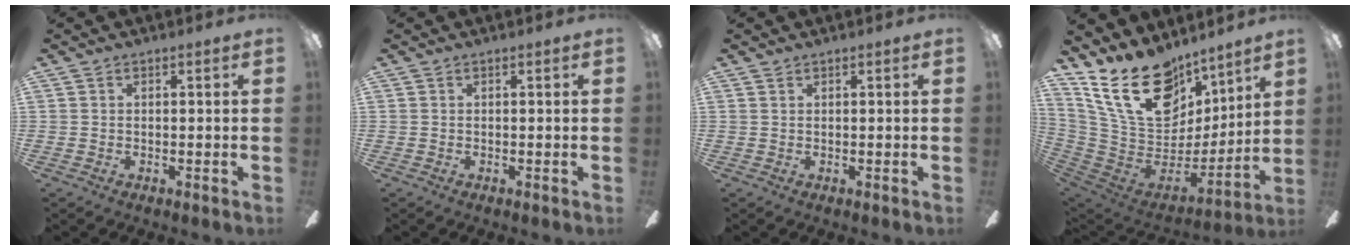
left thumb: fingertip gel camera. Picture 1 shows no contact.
{"total": 0.0}
{"total": 0.5, "force": [0.4, 0.2, 0.2], "torque": [-0.004, 0.002, 0.008]}
{"total": 25.1, "force": [16.1, 13.8, 13.4], "torque": [-0.242, -0.105, 0.298]}